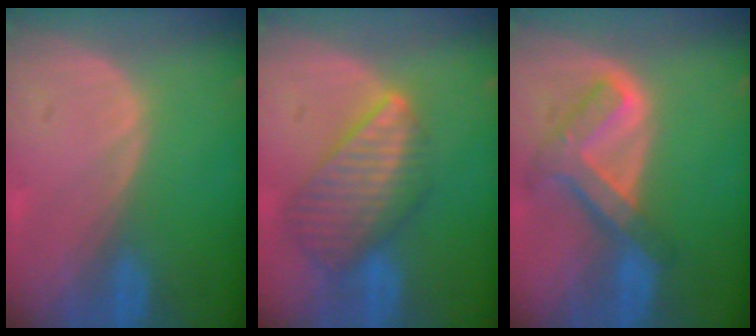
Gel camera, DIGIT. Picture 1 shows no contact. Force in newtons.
{"total": 8.9, "press": 7.8, "slide": 4.3}
{"total": 7.7, "press": 6.5, "slide": 4.0}